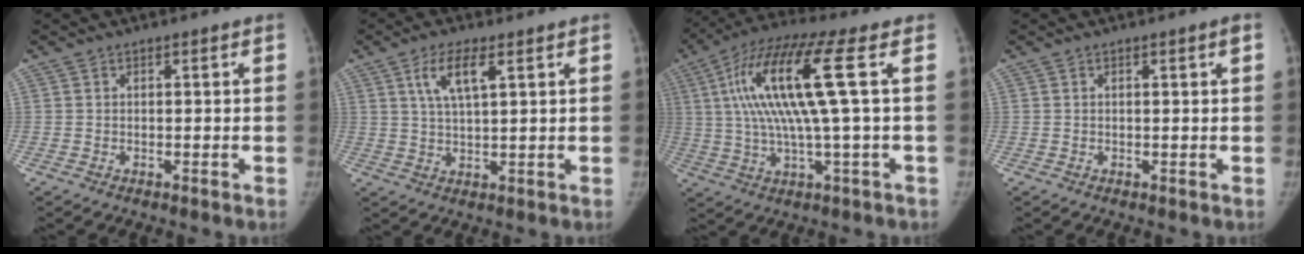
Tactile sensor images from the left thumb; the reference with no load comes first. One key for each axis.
{"total": 6.3, "fx": 2.9, "fy": 2.0, "fz": 5.3, "tx": -0.102, "ty": -0.006, "tz": 0.058}
{"total": 16.9, "fx": 3.4, "fy": 1.7, "fz": 16.5, "tx": -0.356, "ty": 0.019, "tz": 0.057}
{"total": 1.0, "fx": 0.3, "fy": 0.1, "fz": 0.9, "tx": -0.017, "ty": 0.003, "tz": 0.006}